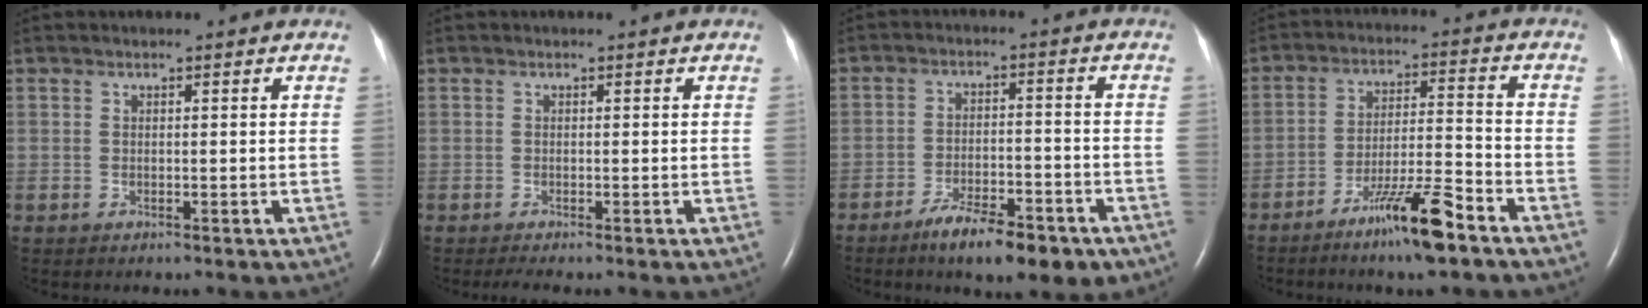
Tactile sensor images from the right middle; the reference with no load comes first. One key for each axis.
{"total": 1.0, "fx": -0.8, "fy": -0.2, "fz": 0.5, "tx": -0.016, "ty": -0.004, "tz": -0.016}
{"total": 9.4, "fx": -6.4, "fy": 2.7, "fz": 6.4, "tx": -0.102, "ty": -0.005, "tz": -0.097}
{"total": 9.7, "fx": -6.6, "fy": 0.3, "fz": 7.1, "tx": -0.126, "ty": -0.012, "tz": -0.120}